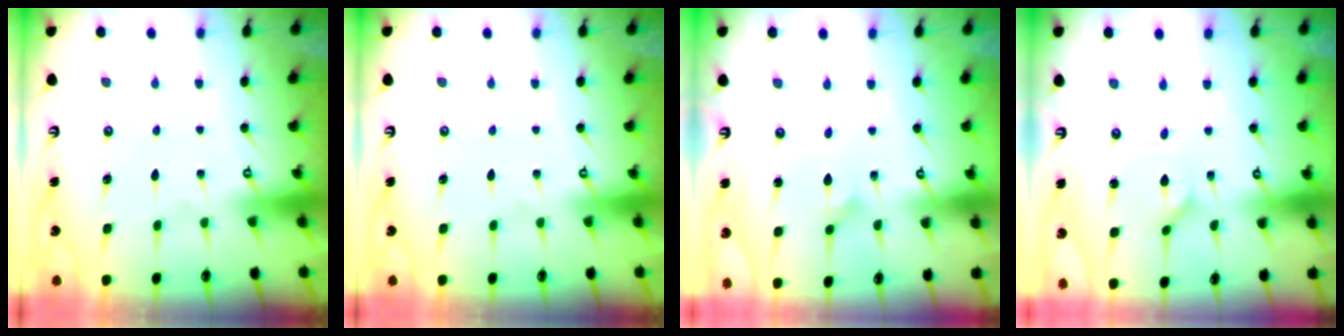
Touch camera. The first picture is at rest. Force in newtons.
{"total": 0.0}
{"total": 1.3, "press": 1.3, "slide": 0.0}
{"total": 1.3, "press": 1.2, "slide": 0.1}